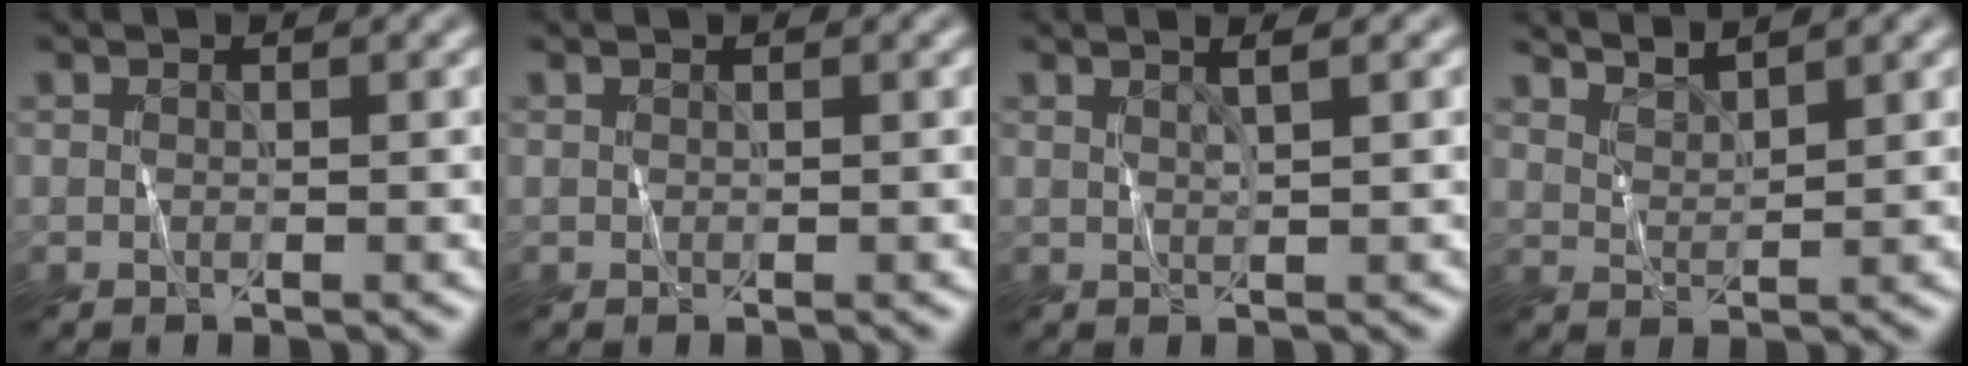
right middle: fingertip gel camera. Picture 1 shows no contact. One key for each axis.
{"total": 0.0}
{"total": 1.8, "fx": 1.2, "fy": 0.5, "fz": 1.2, "tx": -0.007, "ty": 0.007, "tz": 0.004}
{"total": 2.8, "fx": 2.7, "fy": 0.4, "fz": 0.8, "tx": 0.004, "ty": 0.006, "tz": 0.037}